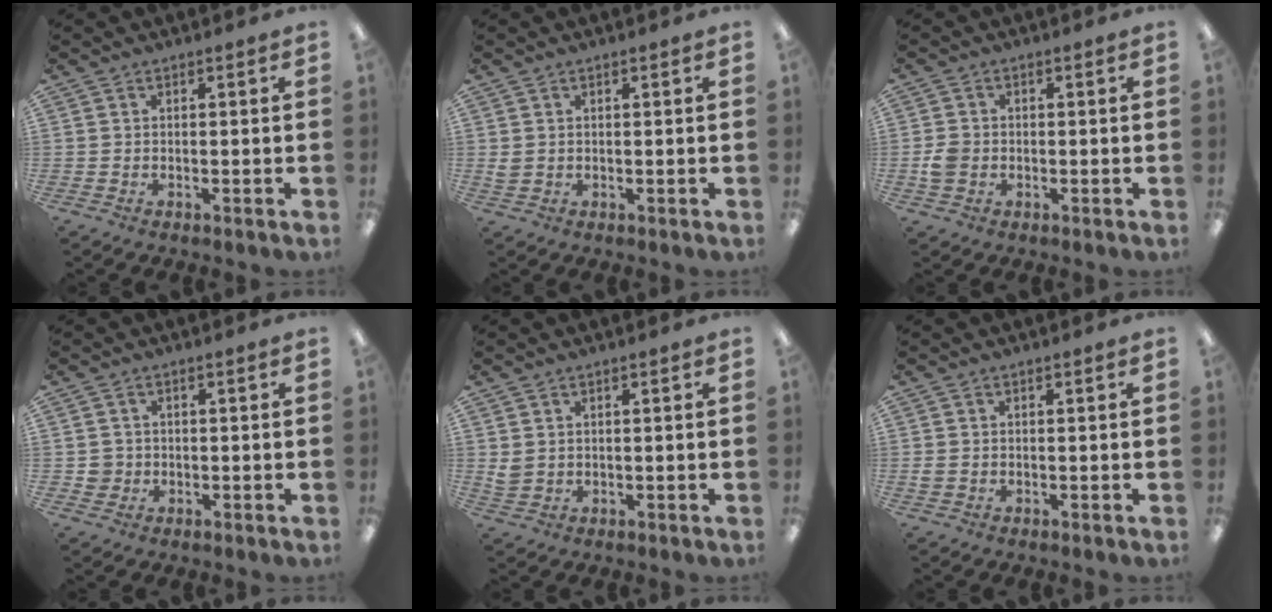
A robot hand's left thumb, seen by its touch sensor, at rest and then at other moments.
{"total": 1.6, "force": [0.6, 1.2, 1.0], "torque": [-0.021, 0.004, 0.009]}
{"total": 3.5, "force": [-0.7, 3.0, 1.7], "torque": [-0.027, 0.007, -0.011]}
{"total": 2.8, "force": [-0.1, 2.8, 0.5], "torque": [-0.004, 0.002, -0.004]}
{"total": 2.6, "force": [1.2, 1.9, 1.3], "torque": [-0.028, 0.003, 0.023]}
{"total": 1.2, "force": [0.1, 0.9, 0.7], "torque": [-0.014, 0.004, 0.001]}